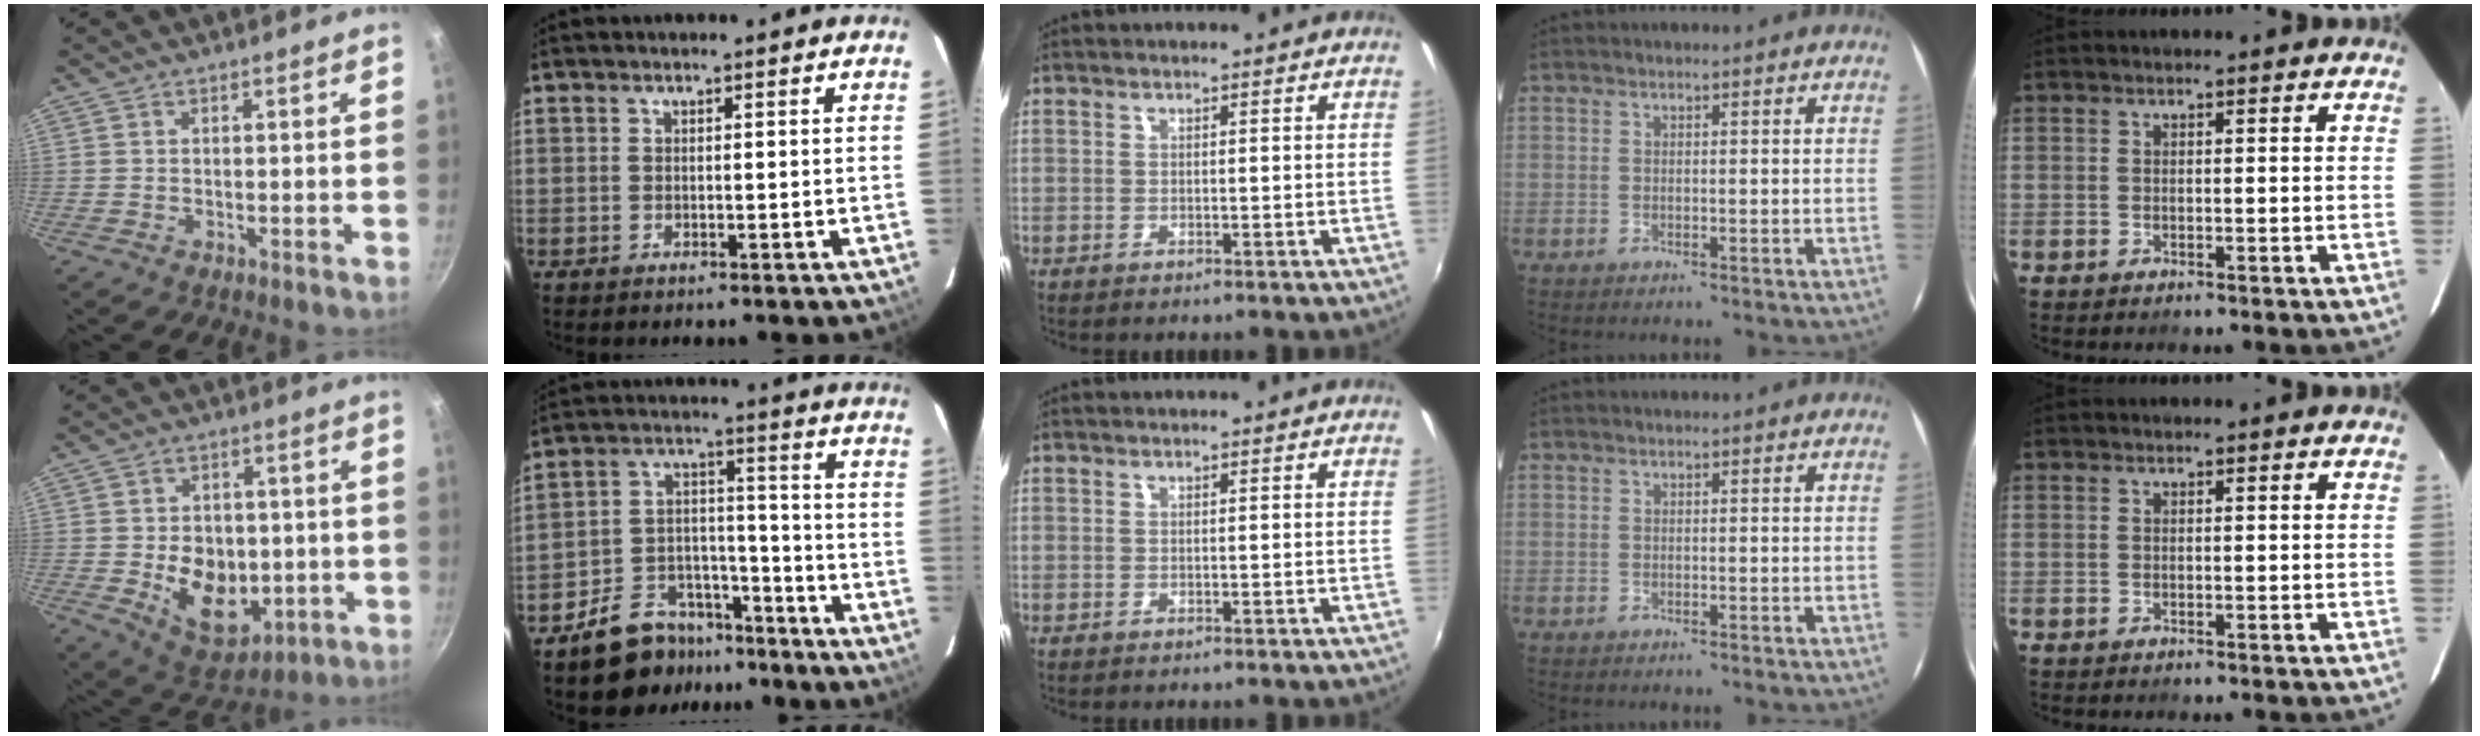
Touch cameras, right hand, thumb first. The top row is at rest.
{"thumb": {"total": 13.9, "force": [-2.0, 10.3, 9.1], "torque": [-0.097, -0.005, -0.011]}, "index": {"total": 11.9, "force": [-9.3, 6.7, 3.0], "torque": [-0.065, 0.051, -0.129]}}